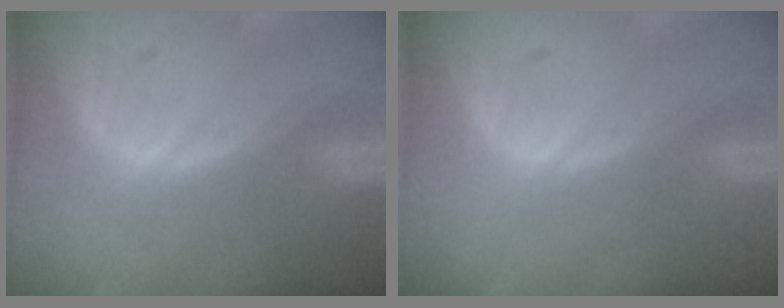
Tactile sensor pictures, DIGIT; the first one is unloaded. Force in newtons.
{"total": 0.0}